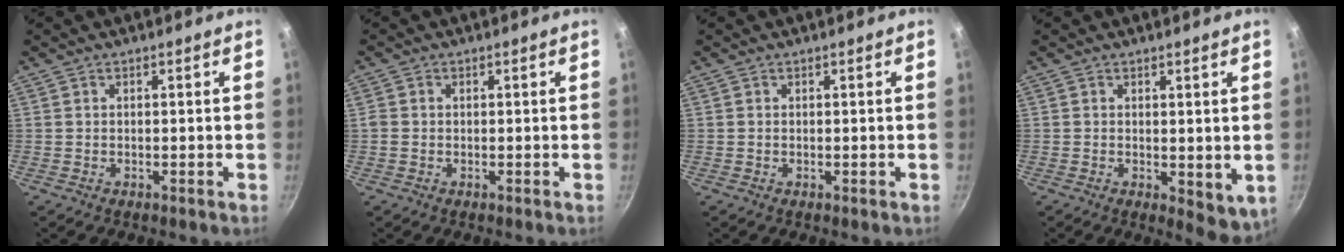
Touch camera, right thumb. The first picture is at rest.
{"total": 1.5, "force": [-0.2, 1.3, 0.7], "torque": [-0.013, 0.003, -0.006]}
{"total": 0.0}
{"total": 5.3, "force": [0.2, 2.6, 4.6], "torque": [-0.057, -0.013, 0.007]}